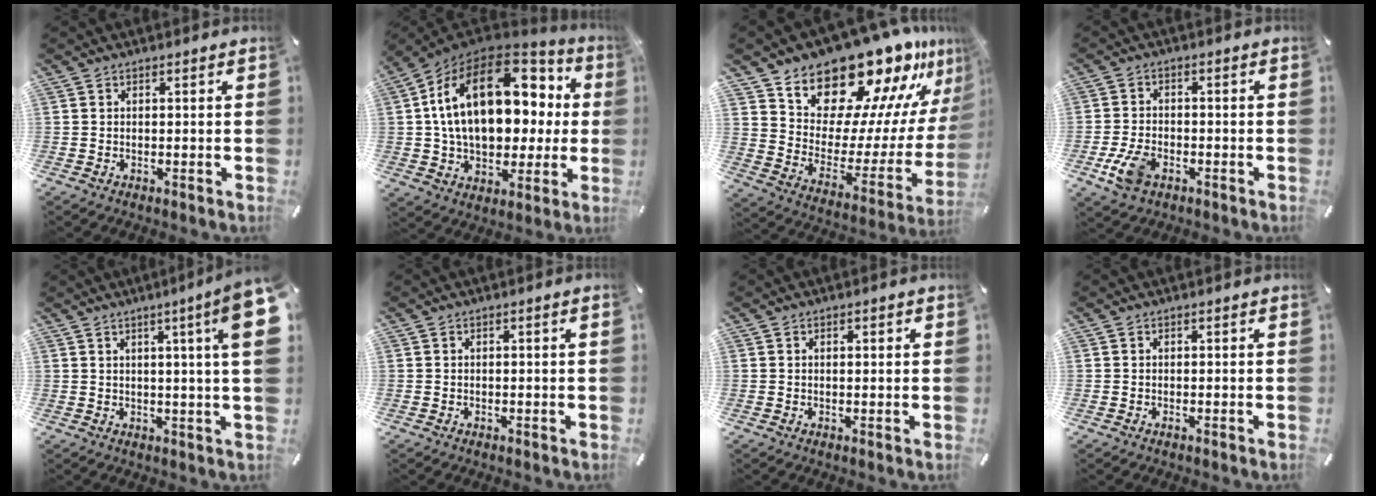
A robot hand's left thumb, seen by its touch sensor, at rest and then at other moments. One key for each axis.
{"total": 22.8, "fx": 4.9, "fy": 14.5, "fz": 16.9, "tx": -0.312, "ty": -0.008, "tz": 0.086}
{"total": 20.3, "fx": 18.7, "fy": 6.9, "fz": 4.0, "tx": -0.046, "ty": -0.180, "tz": 0.318}
{"total": 7.1, "fx": -3.2, "fy": 4.3, "fz": 4.7, "tx": -0.120, "ty": 0.002, "tz": -0.062}
{"total": 11.1, "fx": 4.2, "fy": -0.1, "fz": 10.2, "tx": -0.152, "ty": -0.028, "tz": 0.061}
{"total": 0.9, "fx": 0.2, "fy": -0.1, "fz": 0.9, "tx": -0.015, "ty": -0.003, "tz": 0.003}
{"total": 0.9, "fx": 0.4, "fy": 0.3, "fz": 0.8, "tx": -0.017, "ty": 0.002, "tz": 0.006}
{"total": 0.0}